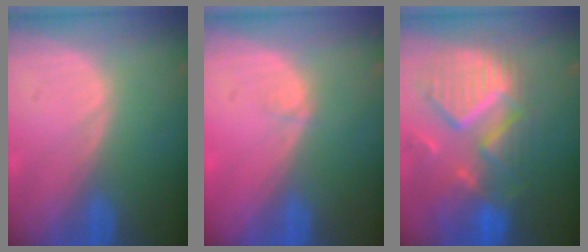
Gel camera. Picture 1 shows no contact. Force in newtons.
{"total": 0.5, "press": 0.5, "slide": 0.2}
{"total": 12.1, "press": 10.5, "slide": 6.0}